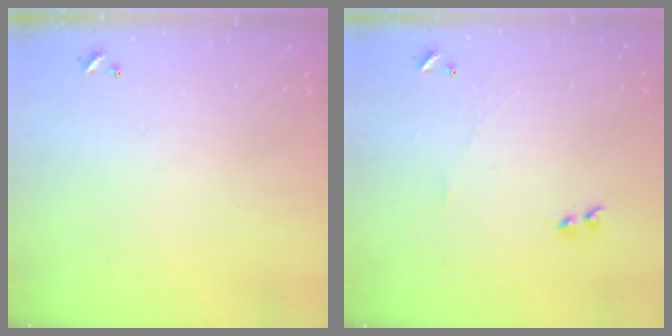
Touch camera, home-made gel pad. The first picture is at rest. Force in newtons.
{"total": 1.9, "press": 1.8, "slide": 0.5}